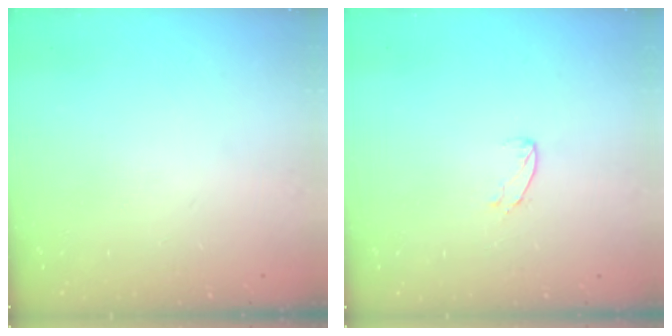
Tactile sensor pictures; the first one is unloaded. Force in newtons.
{"total": 5.4, "press": 5.4, "slide": 0.4}